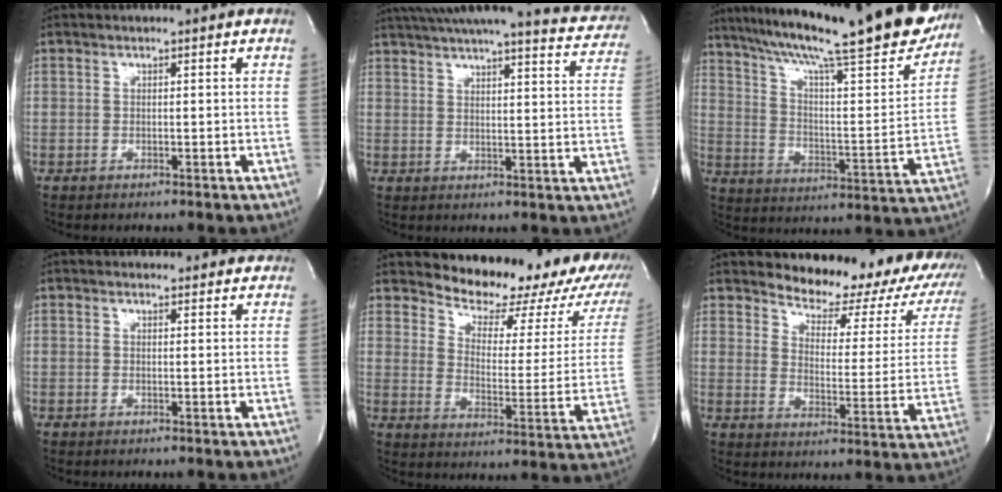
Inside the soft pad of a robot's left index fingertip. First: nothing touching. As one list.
[{"total": 21.8, "force": [19.8, 2.2, 8.8], "torque": [-0.127, -0.036, 0.238]}, {"total": 30.0, "force": [24.5, 3.7, 17.0], "torque": [-0.282, -0.032, 0.337]}, {"total": 4.2, "force": [4.0, 1.3, 0.8], "torque": [-0.012, 0.008, 0.040]}, {"total": 18.9, "force": [16.5, 6.0, 6.8], "torque": [-0.075, -0.062, 0.186]}, {"total": 16.7, "force": [13.6, 5.9, 7.7], "torque": [-0.074, -0.029, 0.148]}]